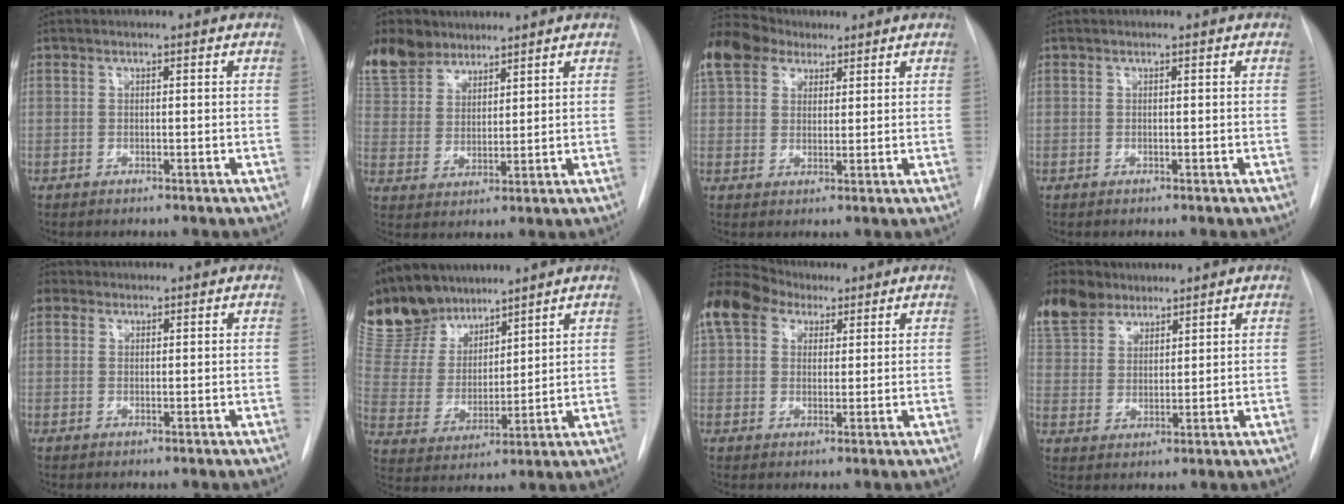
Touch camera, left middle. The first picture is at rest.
{"total": 13.5, "force": [11.0, 6.9, 3.9], "torque": [-0.105, 0.029, 0.219]}
{"total": 11.1, "force": [8.0, 6.7, 3.7], "torque": [-0.099, 0.048, 0.152]}
{"total": 0.0}
{"total": 1.9, "force": [1.0, 1.5, 0.0], "torque": [0.006, 0.011, 0.016]}
{"total": 13.7, "force": [12.1, 5.5, 3.1], "torque": [-0.067, 0.016, 0.244]}
{"total": 18.1, "force": [10.7, 11.9, 8.4], "torque": [-0.235, 0.086, 0.197]}
{"total": 11.7, "force": [9.6, 5.9, 3.2], "torque": [-0.083, 0.025, 0.190]}